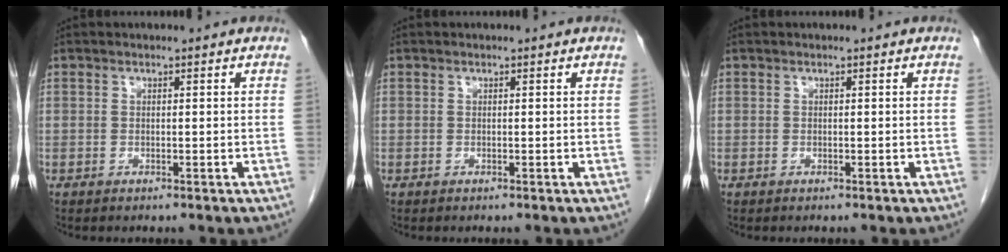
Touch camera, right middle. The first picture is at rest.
{"total": 0.0}
{"total": 0.0}